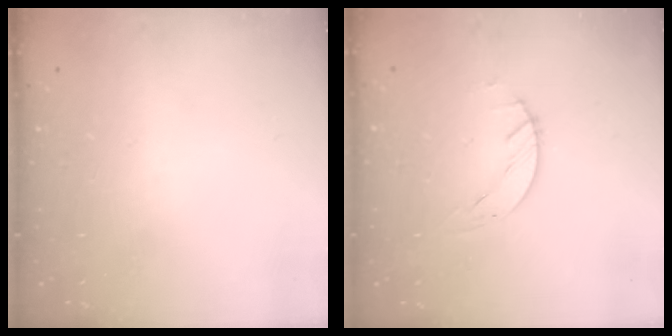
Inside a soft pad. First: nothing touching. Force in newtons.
{"total": 1.5, "press": 1.4, "slide": 0.1}